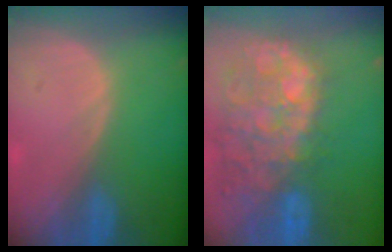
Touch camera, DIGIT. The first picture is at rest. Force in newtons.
{"total": 14.0, "press": 11.6, "slide": 7.9}